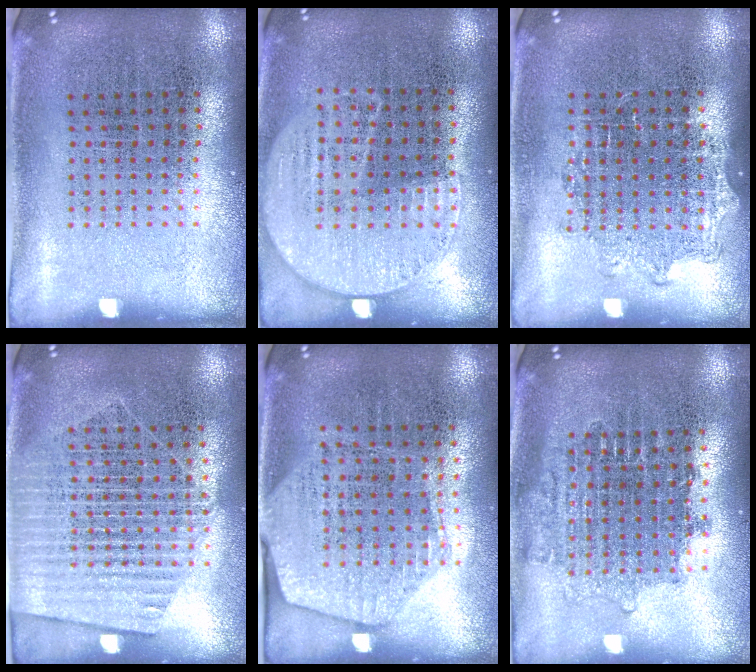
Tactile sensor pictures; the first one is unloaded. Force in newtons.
{"total": 1.1, "press": 1.0, "slide": 0.5}
{"total": 0.9, "press": 0.8, "slide": 0.4}
{"total": 1.6, "press": 1.4, "slide": 0.8}
{"total": 1.8, "press": 1.6, "slide": 0.8}
{"total": 1.6, "press": 1.3, "slide": 0.9}